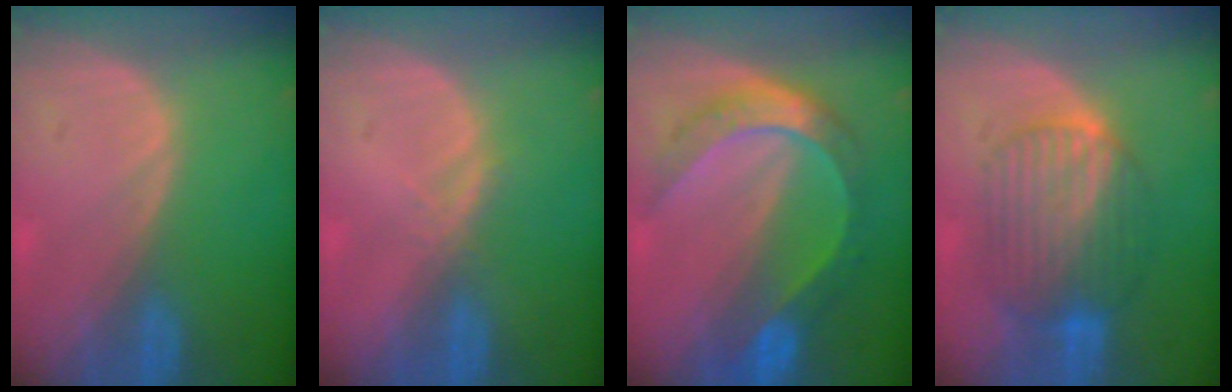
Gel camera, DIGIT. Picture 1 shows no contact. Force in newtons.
{"total": 1.5, "press": 1.3, "slide": 0.8}
{"total": 8.3, "press": 8.3, "slide": 0.9}
{"total": 8.4, "press": 8.4, "slide": 0.5}